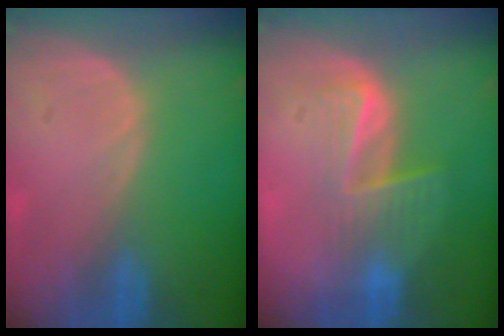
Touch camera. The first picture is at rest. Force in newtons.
{"total": 6.8, "press": 5.6, "slide": 4.0}